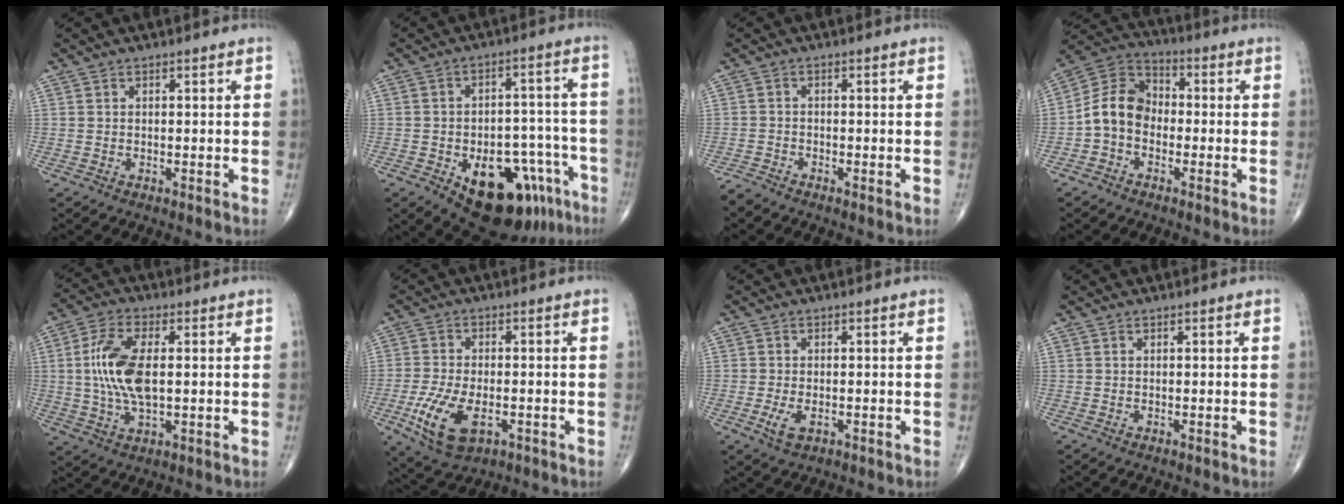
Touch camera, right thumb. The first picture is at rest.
{"total": 19.8, "force": [-9.9, 10.5, 13.5], "torque": [-0.127, 0.061, -0.126]}
{"total": 1.9, "force": [-1.8, 0.2, 0.2], "torque": [-0.010, -0.007, -0.042]}
{"total": 9.4, "force": [-2.0, 7.3, 5.6], "torque": [-0.088, 0.037, -0.055]}
{"total": 11.8, "force": [0.7, 5.5, 10.4], "torque": [-0.220, 0.003, 0.014]}
{"total": 10.7, "force": [-3.7, 5.6, 8.3], "torque": [-0.168, -0.001, -0.058]}
{"total": 3.4, "force": [-1.2, 1.8, 2.6], "torque": [-0.054, -0.003, -0.018]}
{"total": 0.0}